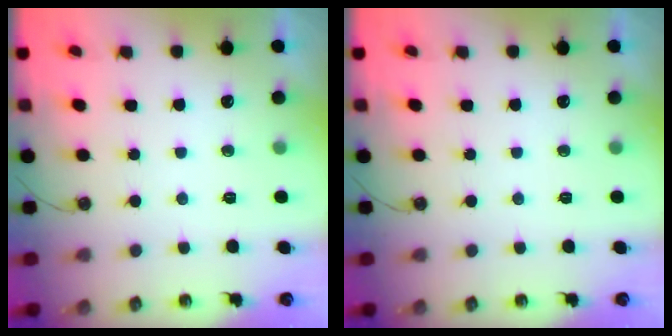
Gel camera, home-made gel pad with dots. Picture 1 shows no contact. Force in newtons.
{"total": 0.0}